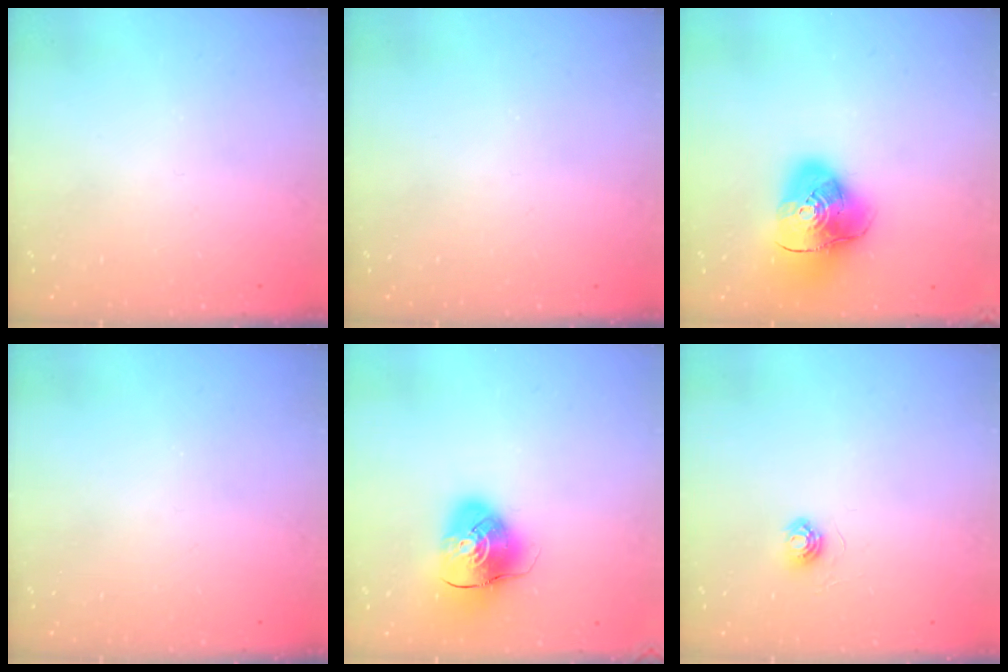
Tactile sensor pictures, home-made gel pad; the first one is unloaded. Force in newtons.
{"total": 0.0}
{"total": 12.3, "press": 12.2, "slide": 1.9}
{"total": 0.0}
{"total": 9.7, "press": 9.6, "slide": 1.4}
{"total": 4.7, "press": 4.7, "slide": 0.3}